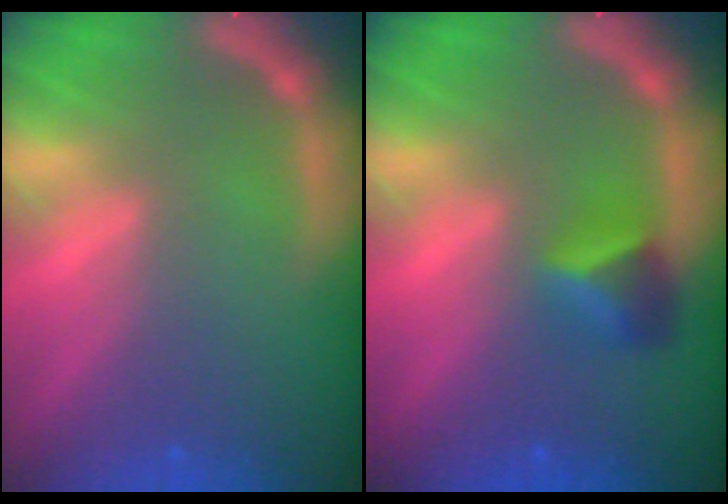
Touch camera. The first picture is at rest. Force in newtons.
{"total": 2.9}